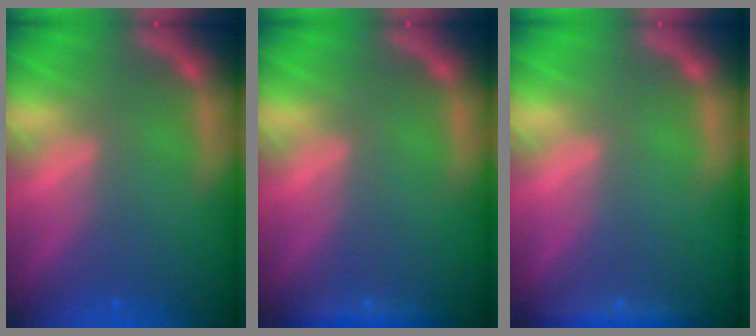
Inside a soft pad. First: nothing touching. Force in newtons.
{"total": 1.4}
{"total": 1.9}